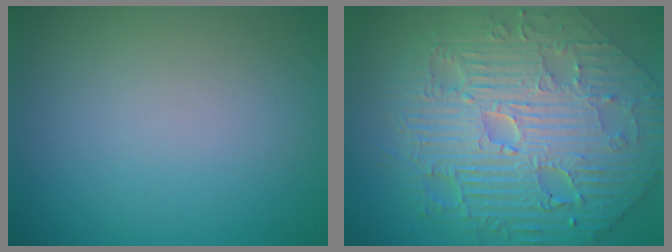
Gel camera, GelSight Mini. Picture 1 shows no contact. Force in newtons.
{"total": 11.5, "press": 7.9, "slide": 8.4}